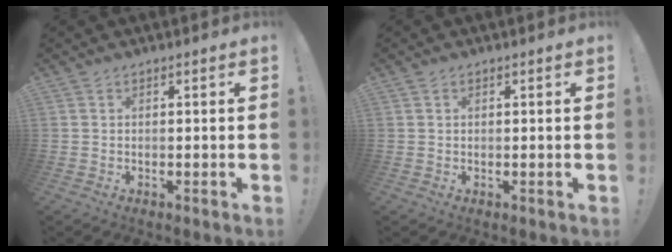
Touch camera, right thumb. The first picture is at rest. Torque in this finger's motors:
{"motor_torque": [-0.06, -0.23, -0.19, 0.01, 0.01]}